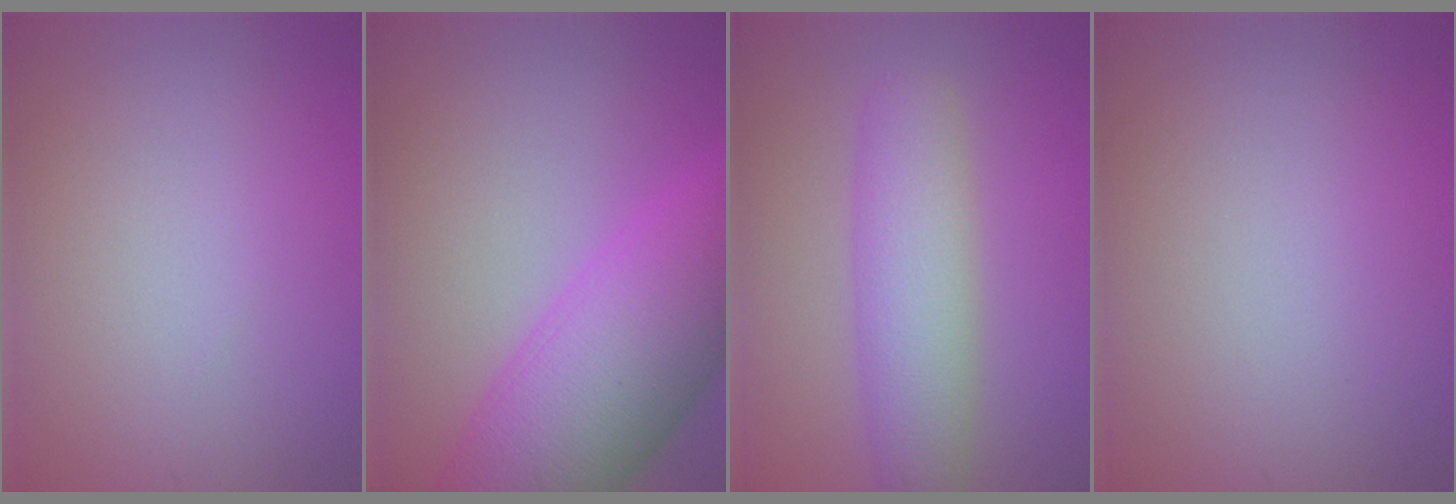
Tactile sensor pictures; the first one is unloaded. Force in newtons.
{"total": 10.5, "press": 10.5, "slide": 0.4}
{"total": 5.3, "press": 5.3, "slide": 0.2}
{"total": 0.0}